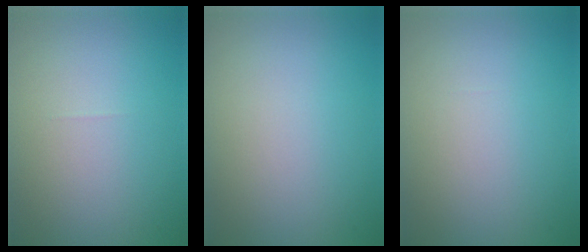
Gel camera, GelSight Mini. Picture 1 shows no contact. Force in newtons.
{"total": 0.0}
{"total": 0.0}